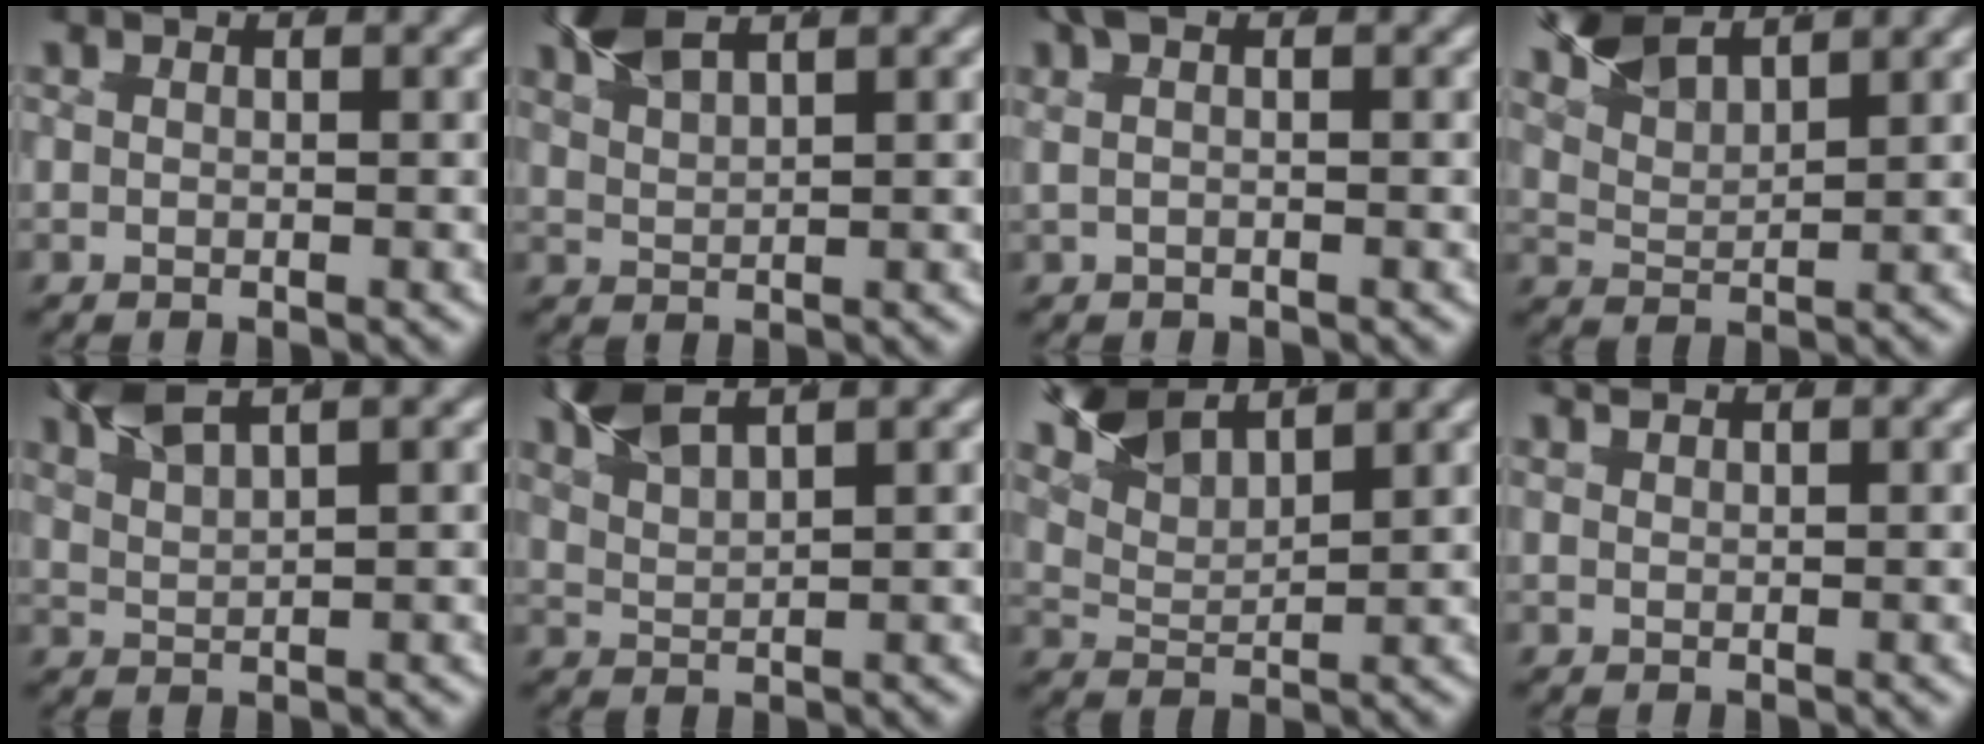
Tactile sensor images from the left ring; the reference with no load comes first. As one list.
[{"total": 3.9, "force": [2.0, 2.1, 2.6], "torque": [-0.078, -0.002, 0.033]}, {"total": 1.8, "force": [0.5, 1.1, 1.4], "torque": [-0.036, 0.011, 0.002]}, {"total": 5.2, "force": [3.0, 2.7, 3.2], "torque": [-0.087, -0.004, 0.044]}, {"total": 4.6, "force": [2.6, 2.2, 3.0], "torque": [-0.073, 0.007, 0.038]}, {"total": 4.4, "force": [2.4, 2.2, 3.0], "torque": [-0.083, 0.000, 0.036]}, {"total": 5.8, "force": [2.9, 3.2, 3.8], "torque": [-0.096, -0.003, 0.040]}, {"total": 1.0, "force": [0.9, 0.4, 0.2], "torque": [-0.007, 0.002, 0.016]}]